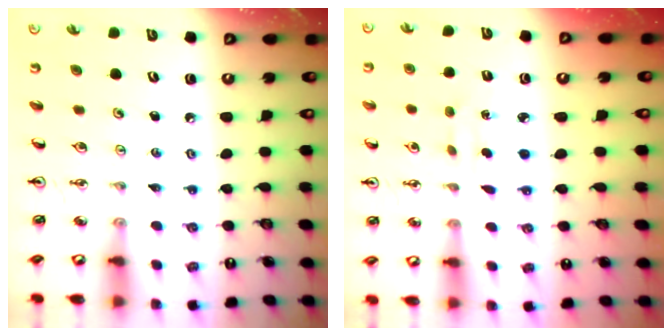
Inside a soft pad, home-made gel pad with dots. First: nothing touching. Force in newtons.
{"total": 3.3, "press": 3.2, "slide": 0.4}